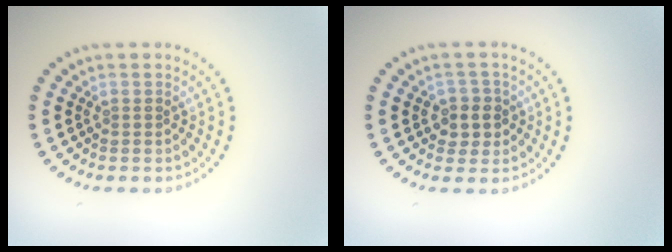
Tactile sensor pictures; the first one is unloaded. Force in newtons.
{"total": 2.4, "press": 2.1, "slide": 1.0}